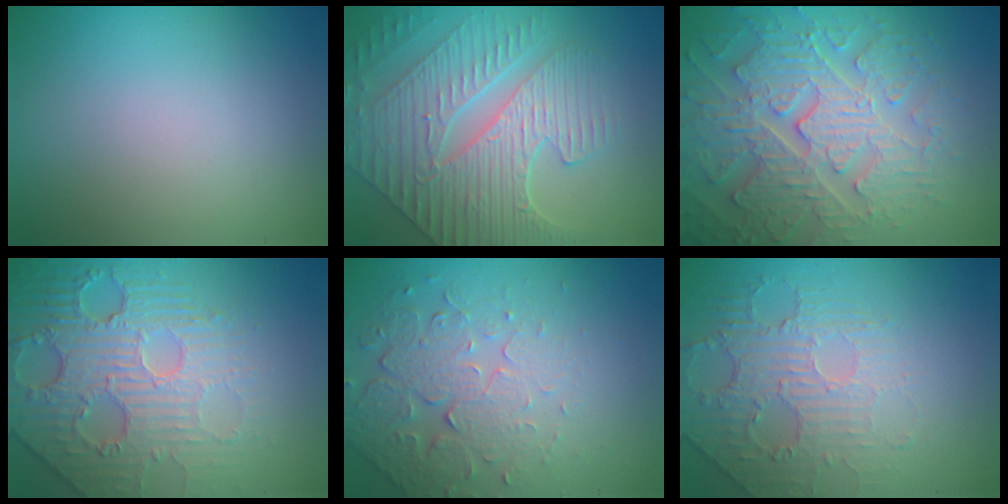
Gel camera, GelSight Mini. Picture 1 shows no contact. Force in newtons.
{"total": 5.6, "press": 5.2, "slide": 2.2}
{"total": 7.0, "press": 5.9, "slide": 3.8}
{"total": 4.9, "press": 4.5, "slide": 1.8}
{"total": 5.1, "press": 3.7, "slide": 3.5}
{"total": 2.5, "press": 1.9, "slide": 1.6}